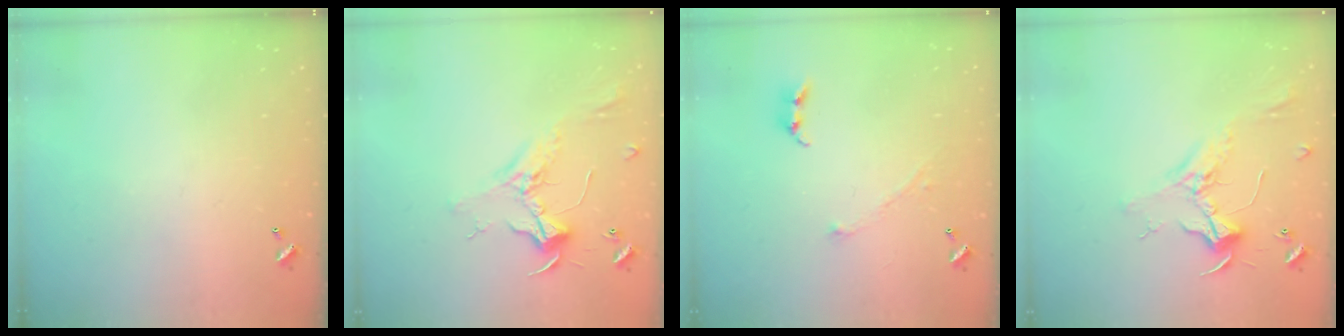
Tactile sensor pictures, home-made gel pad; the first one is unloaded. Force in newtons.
{"total": 2.4, "press": 2.3, "slide": 0.8}
{"total": 2.9, "press": 2.9, "slide": 0.4}
{"total": 2.4, "press": 2.3, "slide": 0.8}